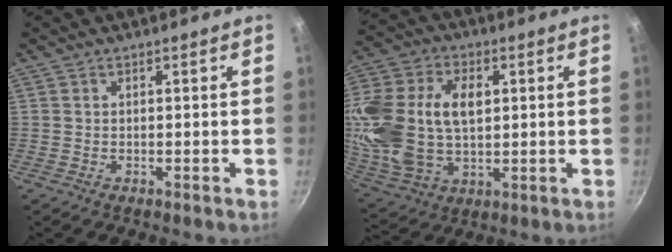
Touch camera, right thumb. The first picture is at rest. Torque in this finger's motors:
{"motor_torque": [2.34, 2.67, 1.40, -0.69, 0.28]}